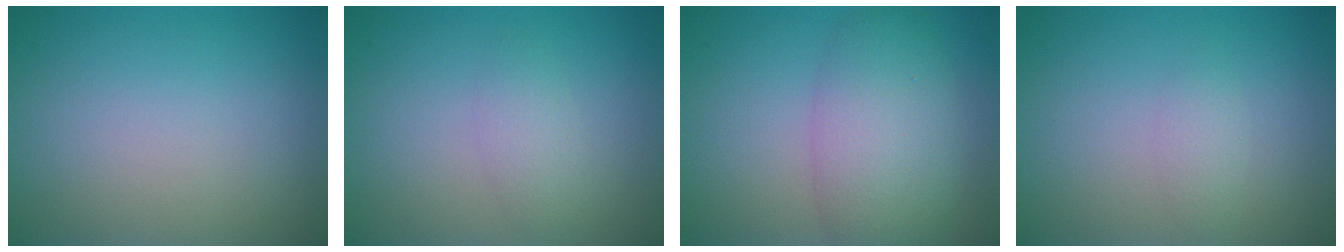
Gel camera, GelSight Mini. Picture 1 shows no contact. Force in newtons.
{"total": 1.9, "press": 1.9, "slide": 0.1}
{"total": 6.1, "press": 6.1, "slide": 0.2}
{"total": 1.2, "press": 1.2, "slide": 0.1}